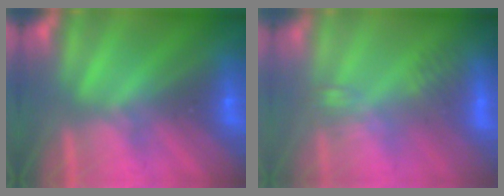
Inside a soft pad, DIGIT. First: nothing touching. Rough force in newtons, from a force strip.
{"total": 2.6}